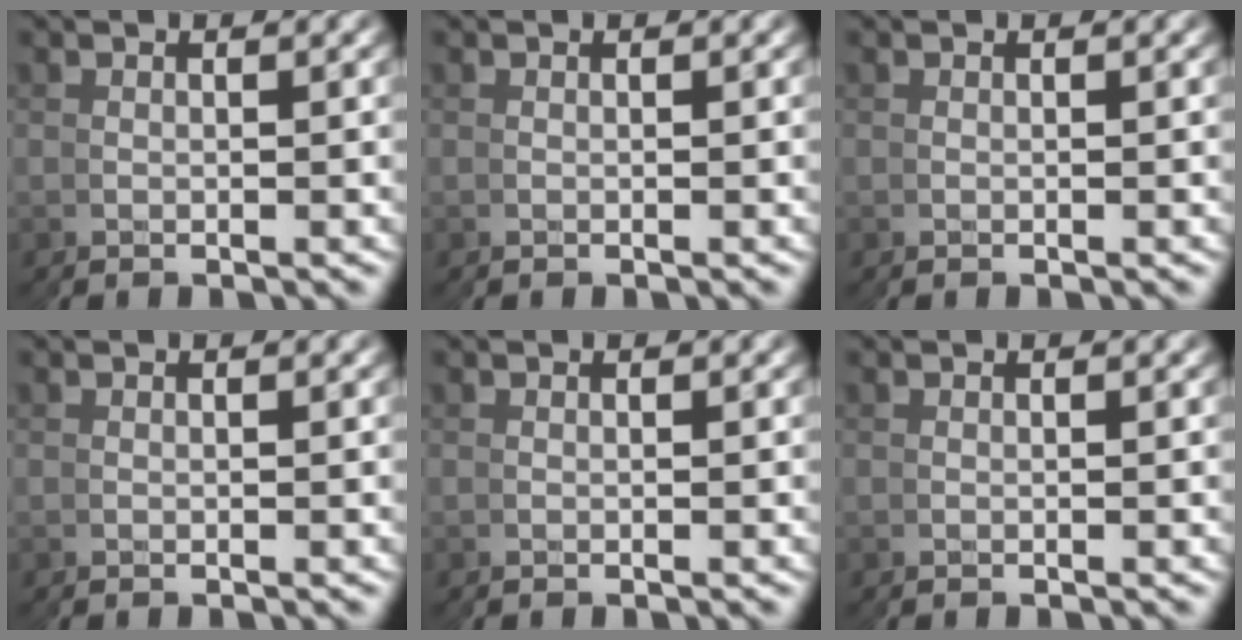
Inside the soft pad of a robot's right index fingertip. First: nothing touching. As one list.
[{"total": 0.0}, {"total": 0.0}, {"total": 0.0}, {"total": 0.0}, {"total": 0.0}]